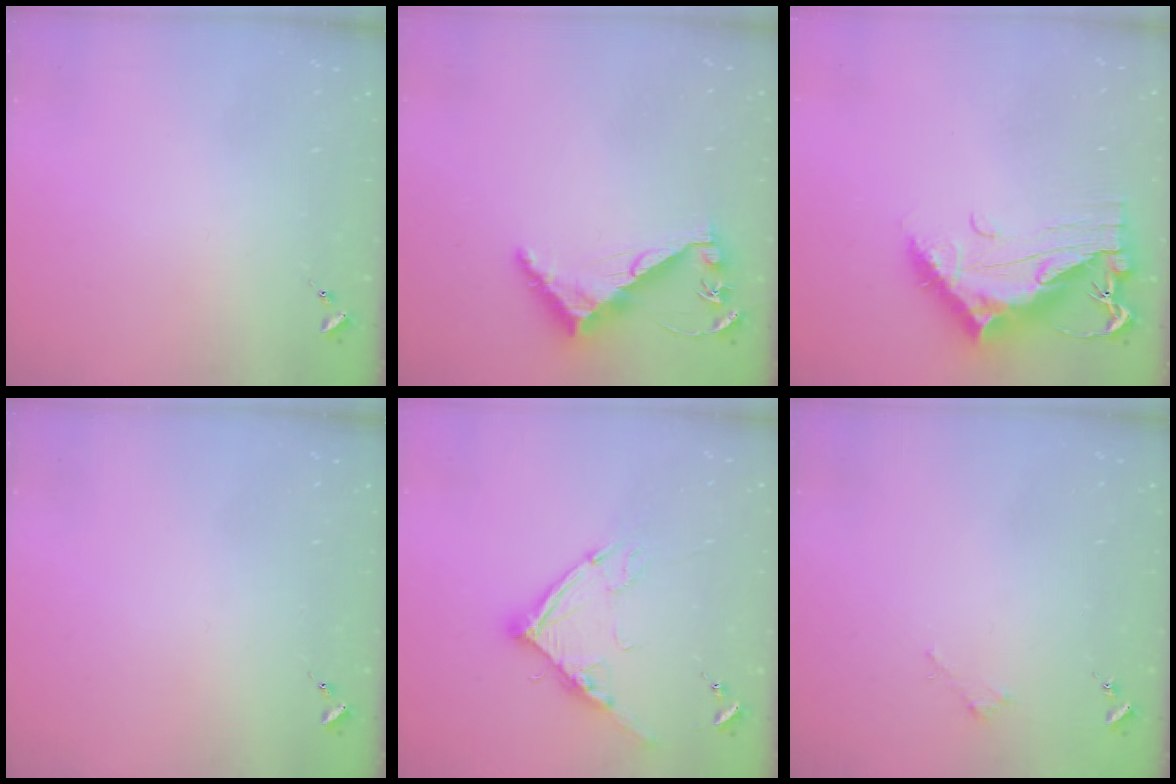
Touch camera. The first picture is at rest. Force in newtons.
{"total": 7.3, "press": 7.3, "slide": 0.6}
{"total": 13.7, "press": 13.6, "slide": 1.3}
{"total": 0.0}
{"total": 12.9, "press": 12.8, "slide": 1.3}
{"total": 1.8, "press": 1.8, "slide": 0.2}